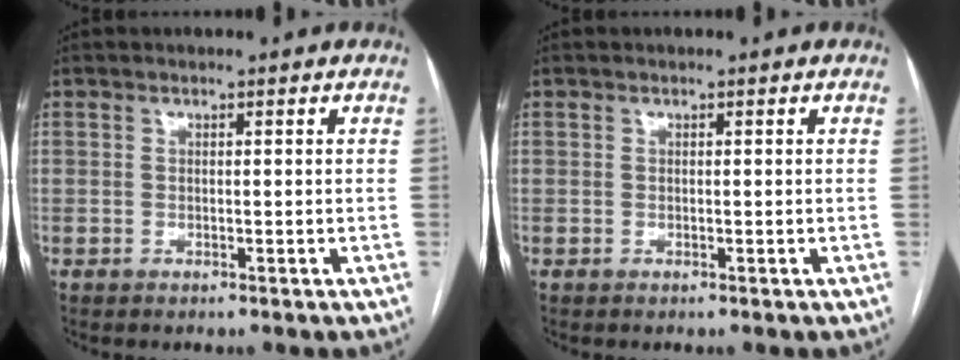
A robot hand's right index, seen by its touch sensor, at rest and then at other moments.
{"total": 0.0}